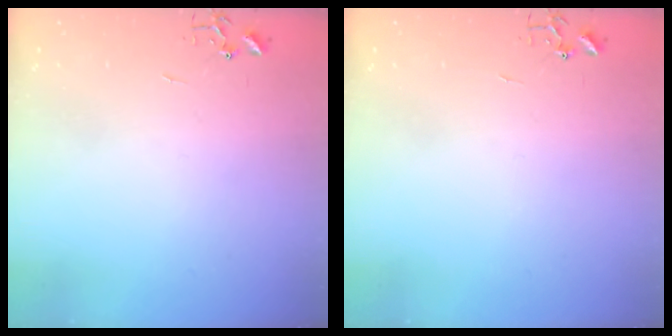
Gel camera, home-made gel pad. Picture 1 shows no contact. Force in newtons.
{"total": 0.0}